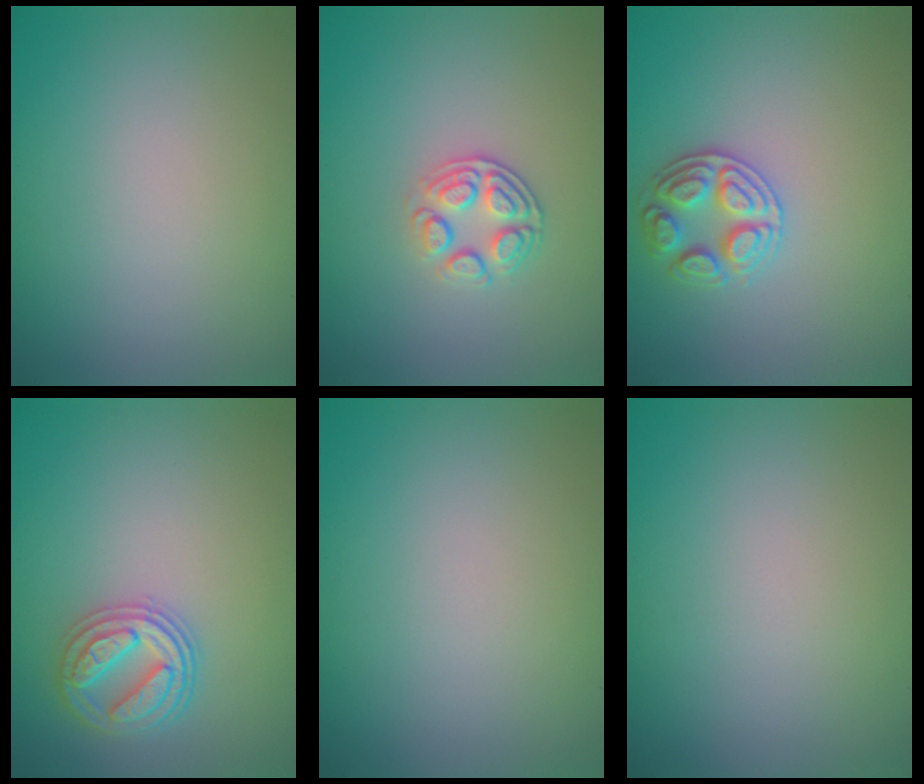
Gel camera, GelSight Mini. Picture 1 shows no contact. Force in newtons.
{"total": 2.7, "press": 2.4, "slide": 1.2}
{"total": 2.7, "press": 2.7, "slide": 0.5}
{"total": 3.6, "press": 3.5, "slide": 0.9}
{"total": 0.0}
{"total": 0.0}